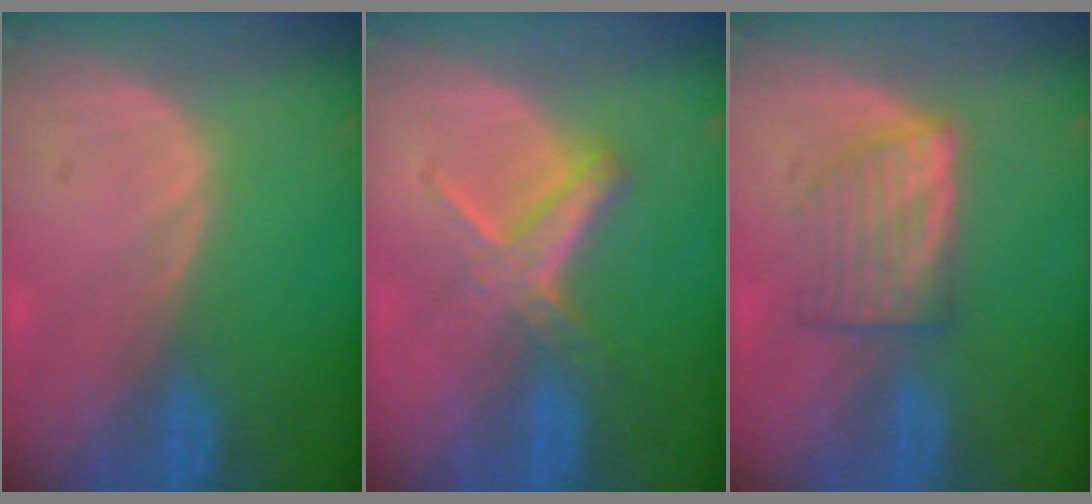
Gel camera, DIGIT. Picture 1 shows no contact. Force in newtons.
{"total": 5.8, "press": 5.1, "slide": 2.6}
{"total": 5.4, "press": 5.4, "slide": 0.3}